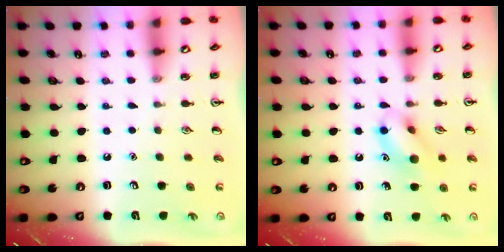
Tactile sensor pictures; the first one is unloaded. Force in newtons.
{"total": 11.4, "press": 11.4, "slide": 0.8}